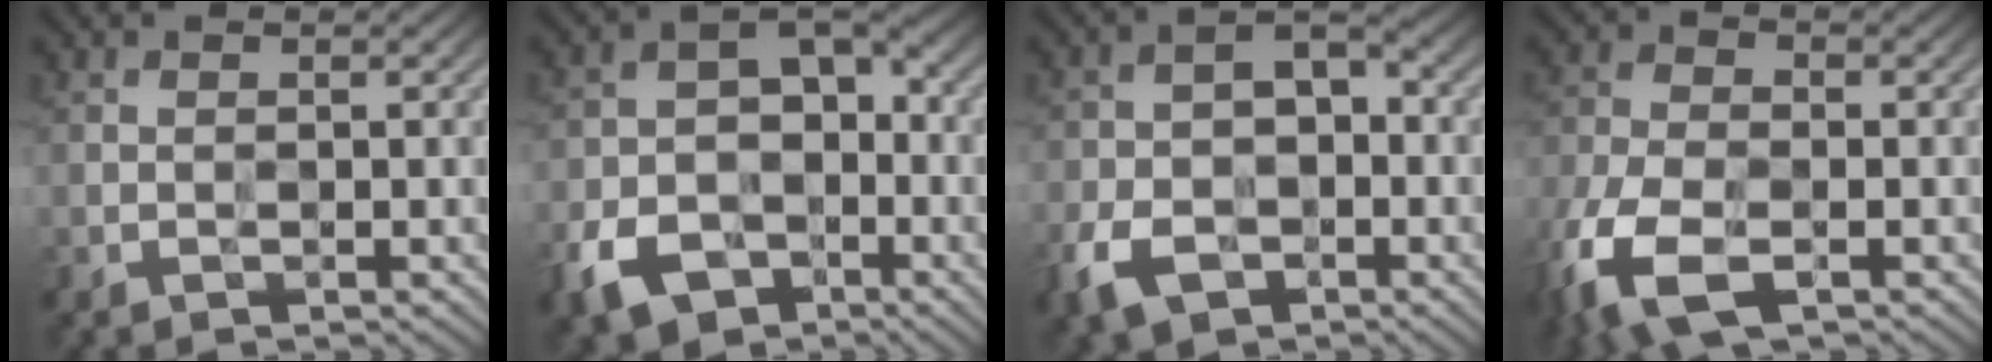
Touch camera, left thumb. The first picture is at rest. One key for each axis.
{"total": 11.0, "fx": -5.2, "fy": 7.4, "fz": 6.1, "tx": -0.120, "ty": -0.021, "tz": -0.106}
{"total": 8.9, "fx": -3.7, "fy": 5.8, "fz": 5.6, "tx": -0.114, "ty": -0.012, "tz": -0.074}
{"total": 10.1, "fx": -5.3, "fy": 5.0, "fz": 7.1, "tx": -0.176, "ty": -0.026, "tz": -0.111}